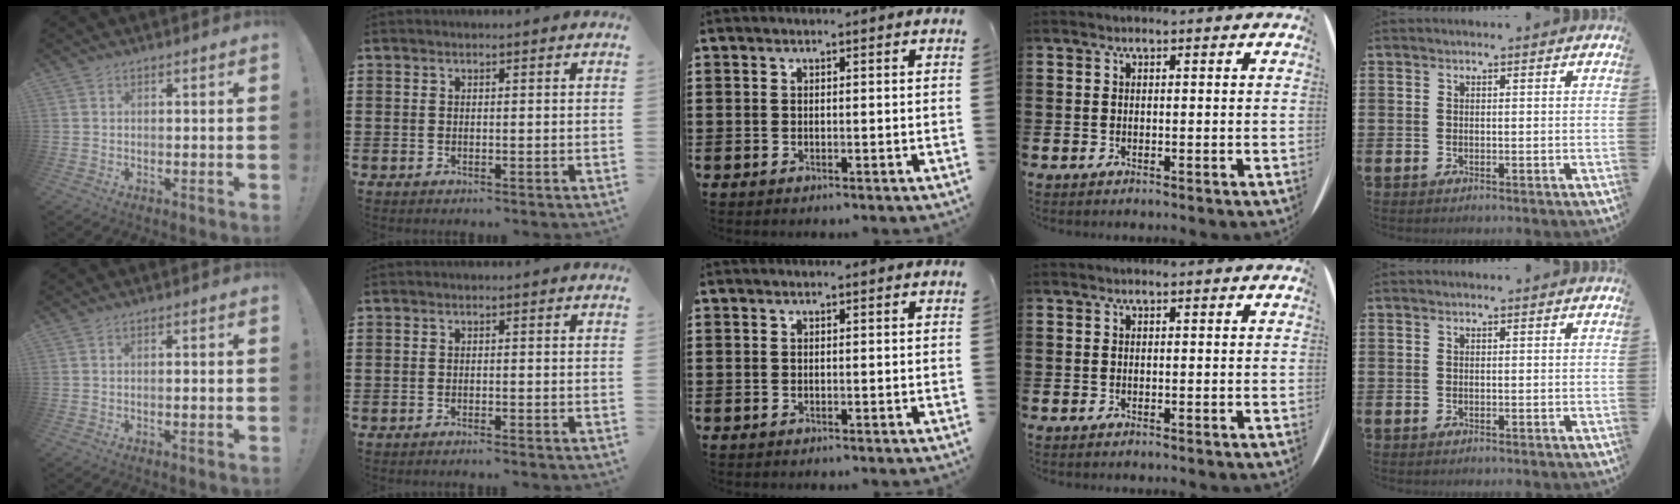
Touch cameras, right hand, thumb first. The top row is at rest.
{"thumb": {"total": 1.4, "force": [-0.5, -0.1, 1.3], "torque": [-0.020, -0.001, -0.010]}, "index": {"total": 0.9, "force": [-0.9, -0.1, 0.2], "torque": [-0.006, 0.000, -0.017]}}